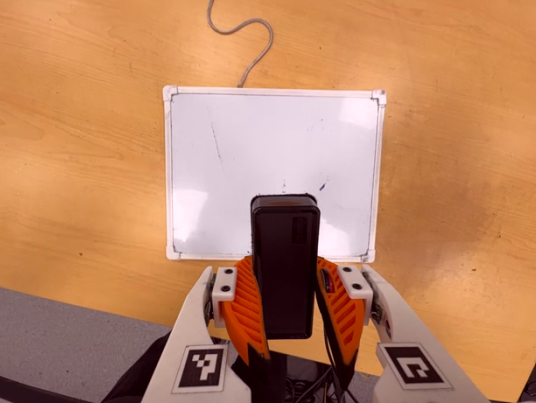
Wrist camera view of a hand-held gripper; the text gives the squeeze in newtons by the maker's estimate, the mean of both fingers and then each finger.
{"total": 9.6, "left": 8.3, "right": 10.9}